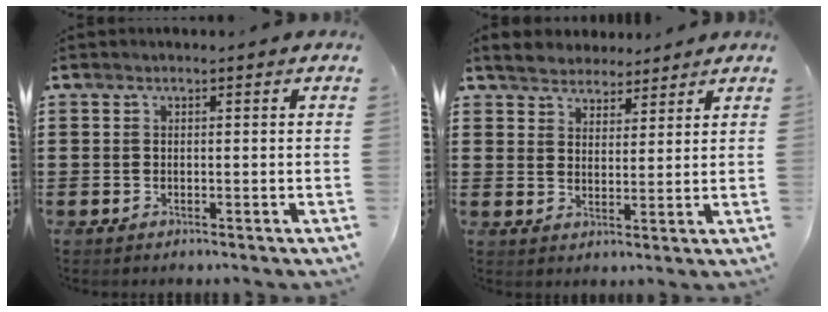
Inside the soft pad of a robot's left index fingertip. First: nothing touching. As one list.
[{"total": 4.0, "force": [3.7, 1.7, 0.0], "torque": [-0.017, -0.004, 0.069]}]